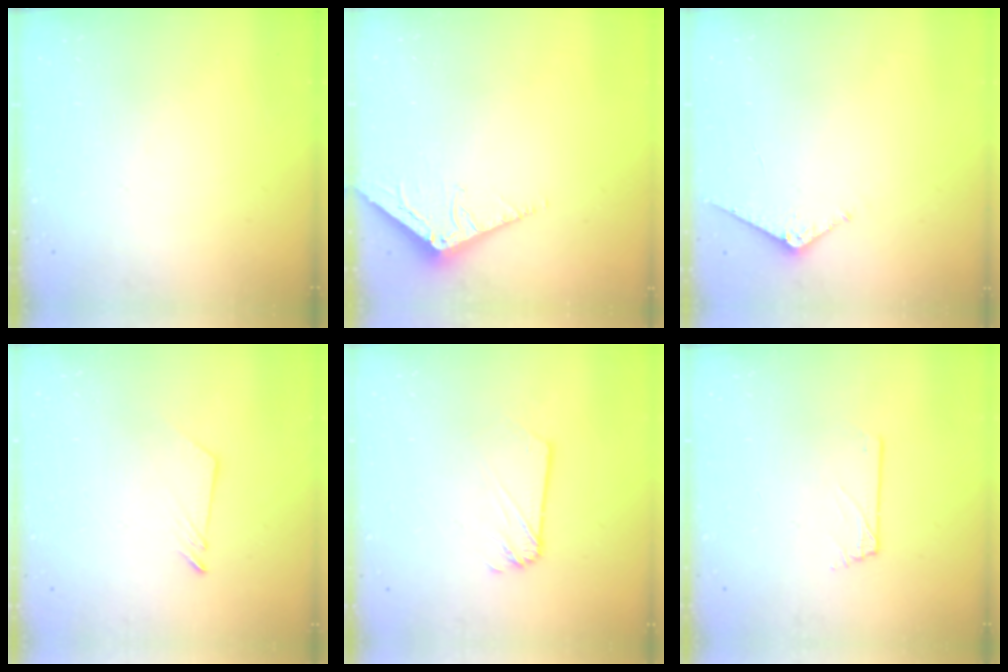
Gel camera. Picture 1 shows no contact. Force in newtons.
{"total": 3.8, "press": 3.8, "slide": 0.3}
{"total": 5.9, "press": 5.8, "slide": 0.6}
{"total": 2.6, "press": 2.6, "slide": 0.3}
{"total": 1.9, "press": 1.9, "slide": 0.1}
{"total": 0.5, "press": 0.5, "slide": 0.0}